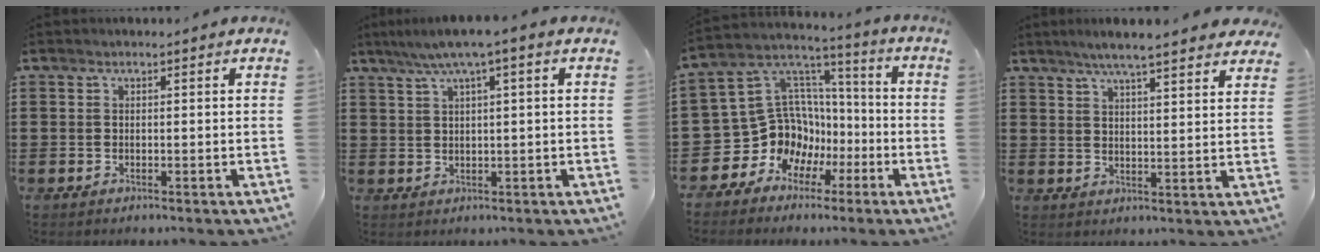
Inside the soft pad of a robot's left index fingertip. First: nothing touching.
{"total": 3.6, "force": [1.4, -0.1, 3.3], "torque": [-0.063, 0.001, 0.022]}
{"total": 11.8, "force": [-3.4, 10.9, 2.9], "torque": [-0.112, -0.018, -0.046]}
{"total": 5.2, "force": [4.5, 0.0, 2.6], "torque": [-0.064, -0.011, 0.078]}